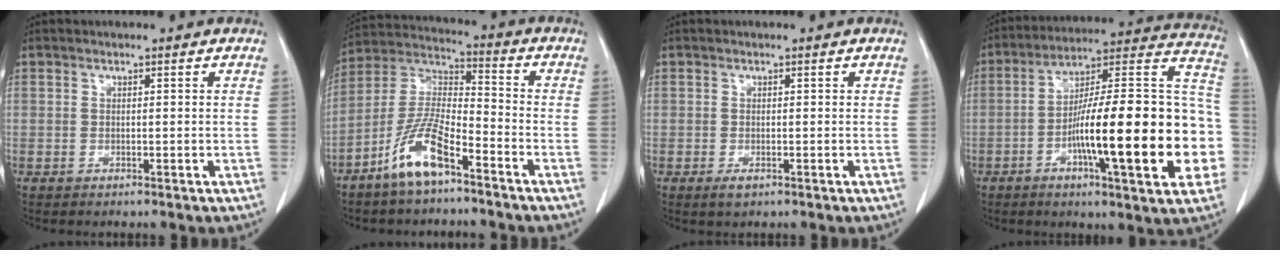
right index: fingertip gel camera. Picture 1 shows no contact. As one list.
[{"total": 10.6, "force": [-6.7, 2.4, 7.8], "torque": [-0.167, -0.004, -0.135]}, {"total": 1.2, "force": [-0.6, 0.7, 0.8], "torque": [-0.010, 0.000, -0.006]}, {"total": 26.4, "force": [-6.1, 3.9, 25.4], "torque": [-0.312, 0.018, -0.094]}]